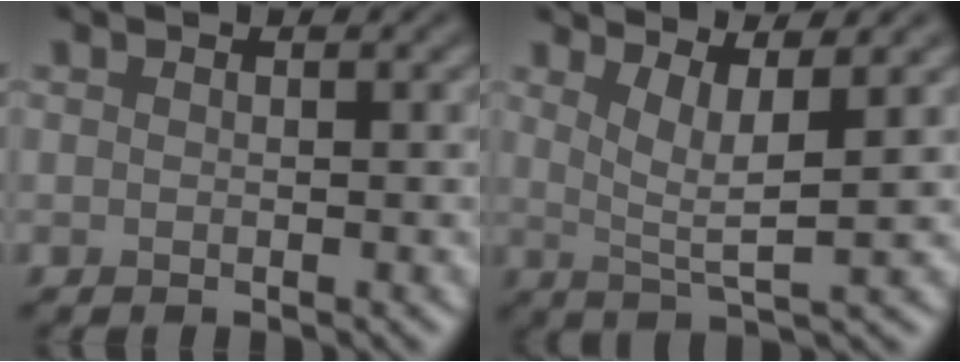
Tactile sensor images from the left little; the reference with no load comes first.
{"total": 4.0, "force": [1.7, 0.8, 3.6], "torque": [-0.064, -0.008, 0.033]}